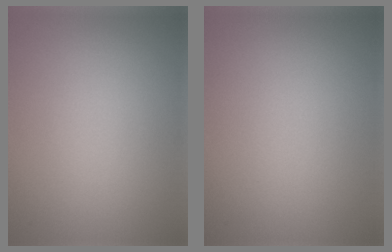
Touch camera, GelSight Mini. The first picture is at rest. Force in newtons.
{"total": 0.0}